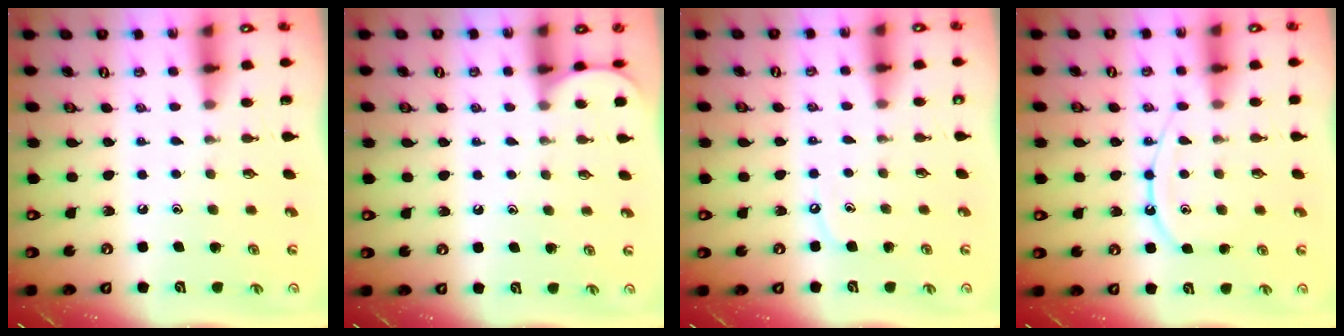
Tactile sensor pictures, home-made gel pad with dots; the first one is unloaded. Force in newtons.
{"total": 0.9, "press": 0.9, "slide": 0.2}
{"total": 3.4, "press": 3.4, "slide": 0.3}
{"total": 10.6, "press": 10.5, "slide": 1.1}